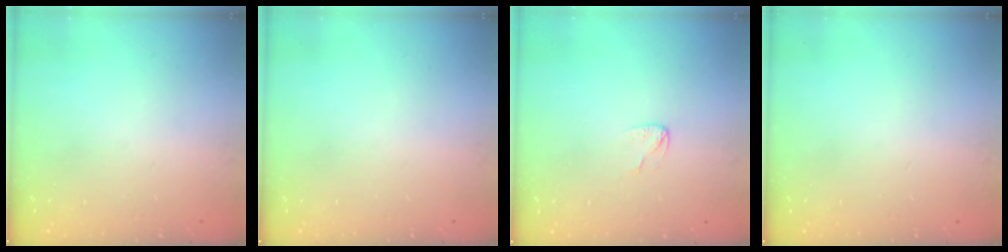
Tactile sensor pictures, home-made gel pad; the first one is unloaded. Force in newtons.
{"total": 0.0}
{"total": 3.5, "press": 3.5, "slide": 0.2}
{"total": 0.0}